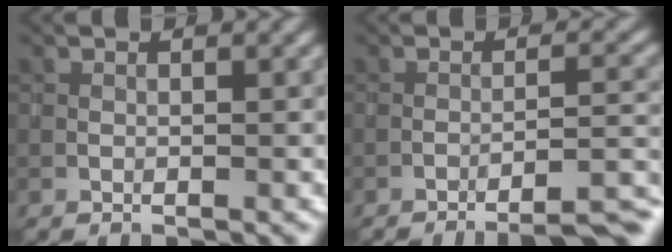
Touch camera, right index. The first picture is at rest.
{"total": 7.1, "force": [-6.1, 1.0, 3.5], "torque": [-0.032, 0.021, -0.069]}